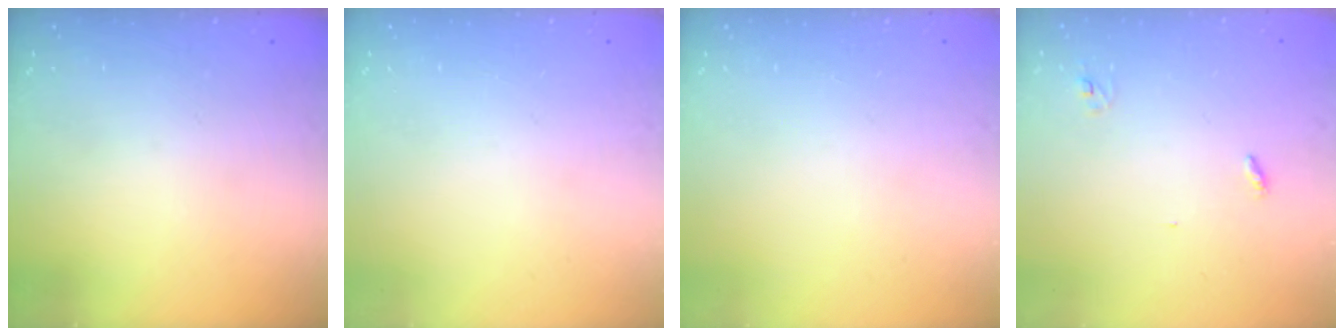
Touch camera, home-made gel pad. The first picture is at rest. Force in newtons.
{"total": 0.0}
{"total": 0.0}
{"total": 2.8, "press": 2.8, "slide": 0.2}